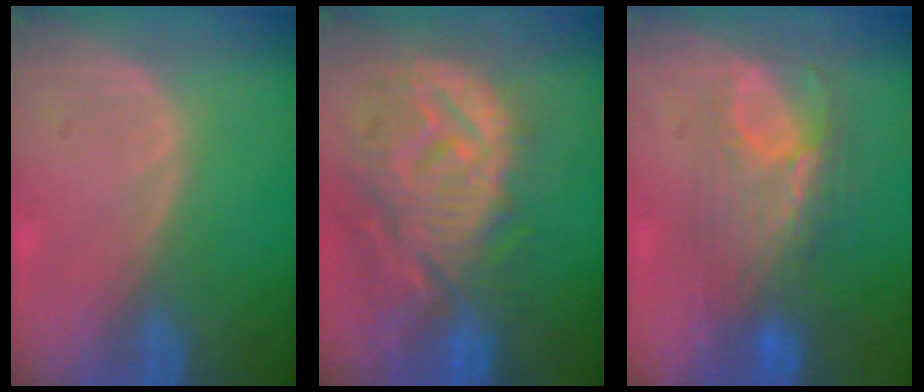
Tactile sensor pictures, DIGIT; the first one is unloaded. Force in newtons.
{"total": 12.8, "press": 11.2, "slide": 6.1}
{"total": 7.7, "press": 7.4, "slide": 2.2}